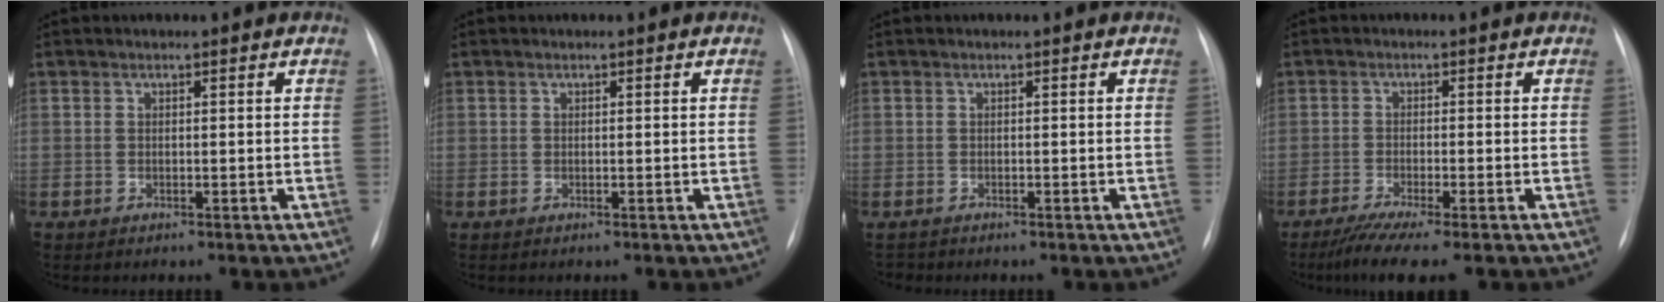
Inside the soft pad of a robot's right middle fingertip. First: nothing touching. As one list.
[{"total": 0.0}, {"total": 0.6, "force": [-0.5, 0.1, -0.1], "torque": [0.001, -0.001, -0.009]}, {"total": 6.7, "force": [-5.0, -0.3, 4.4], "torque": [-0.071, -0.020, -0.080]}]